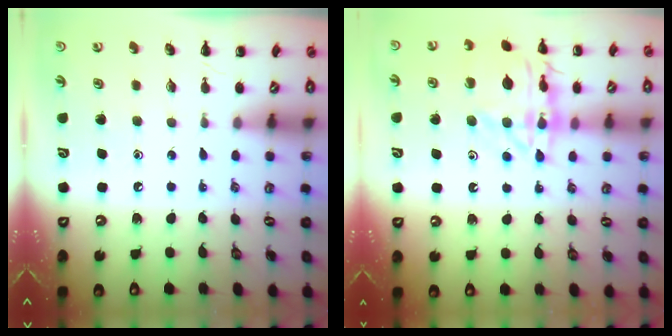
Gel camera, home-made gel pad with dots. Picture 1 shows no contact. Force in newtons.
{"total": 16.1, "press": 16.1, "slide": 0.8}